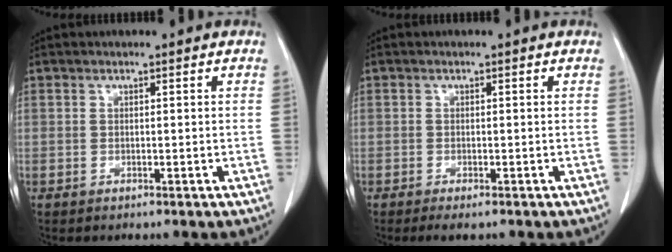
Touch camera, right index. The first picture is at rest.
{"total": 2.0, "force": [-1.4, 0.5, 1.3], "torque": [-0.015, -0.002, -0.017]}